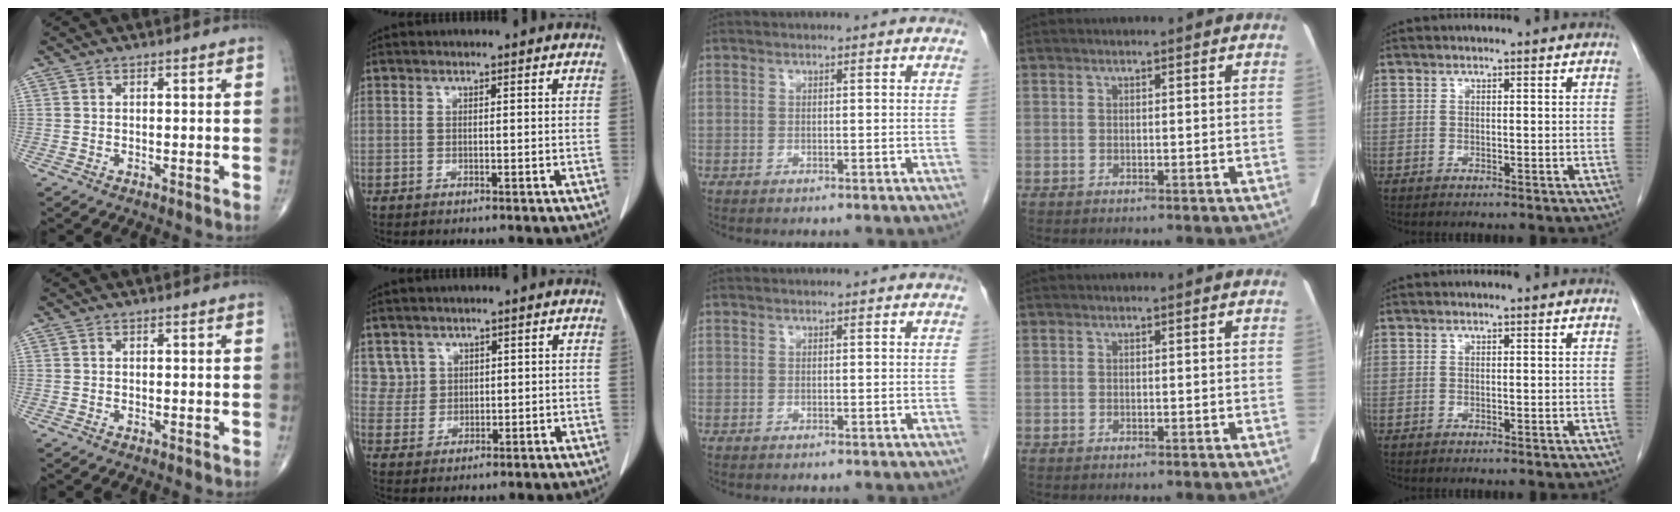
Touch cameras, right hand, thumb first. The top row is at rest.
{"index": {"total": 3.8, "force": [2.2, 3.1, -0.4], "torque": [0.023, 0.003, 0.042]}}